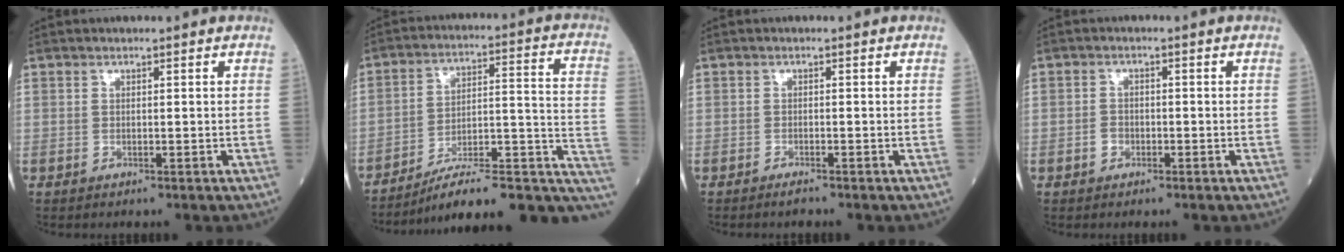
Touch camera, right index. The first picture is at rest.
{"total": 19.4, "force": [-13.0, 4.8, 13.6], "torque": [-0.117, 0.053, -0.183]}
{"total": 1.1, "force": [-1.0, 0.0, 0.4], "torque": [-0.009, -0.001, -0.016]}
{"total": 1.7, "force": [-0.8, 1.3, 0.7], "torque": [-0.008, 0.007, -0.014]}